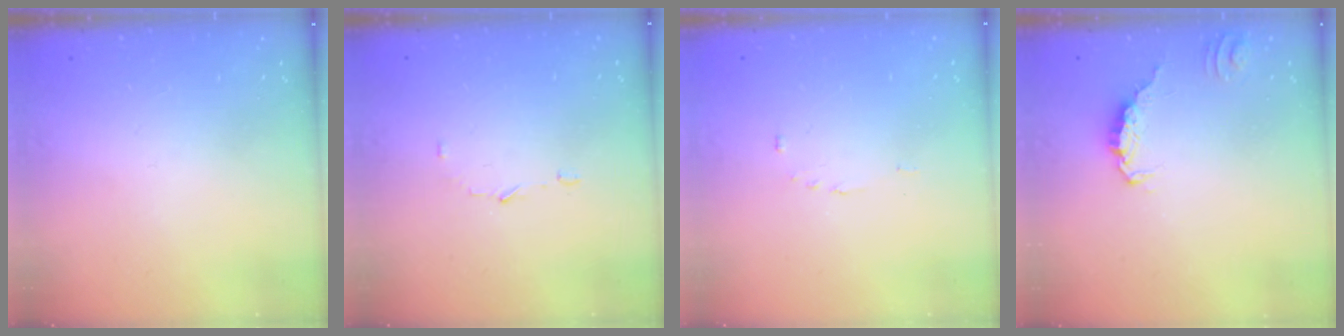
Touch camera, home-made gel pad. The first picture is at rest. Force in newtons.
{"total": 3.4, "press": 3.4, "slide": 0.2}
{"total": 2.0, "press": 2.0, "slide": 0.3}
{"total": 0.5, "press": 0.5, "slide": 0.2}